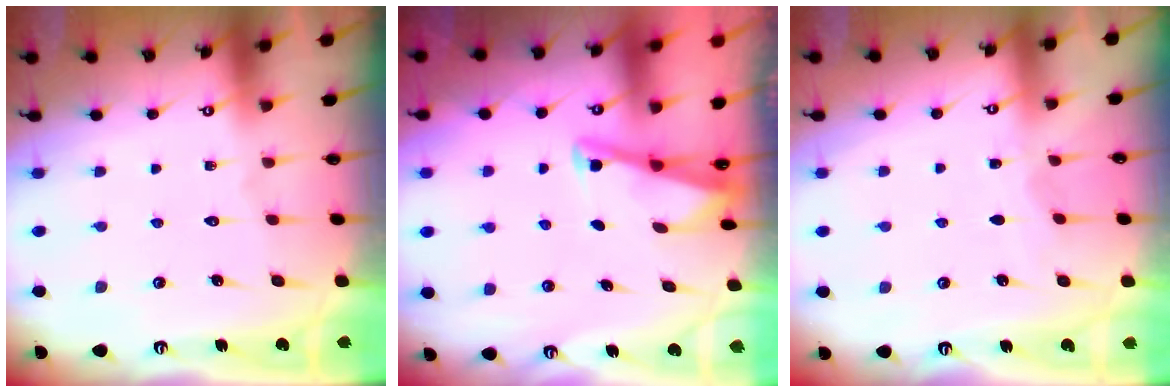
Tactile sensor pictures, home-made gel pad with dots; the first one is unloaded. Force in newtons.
{"total": 2.8, "press": 2.8, "slide": 0.4}
{"total": 3.1, "press": 3.0, "slide": 0.4}